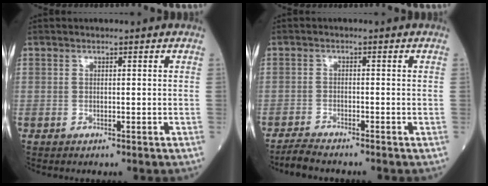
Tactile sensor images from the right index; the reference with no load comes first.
{"total": 3.4, "force": [-3.3, 0.1, 1.1], "torque": [-0.021, -0.012, -0.058]}